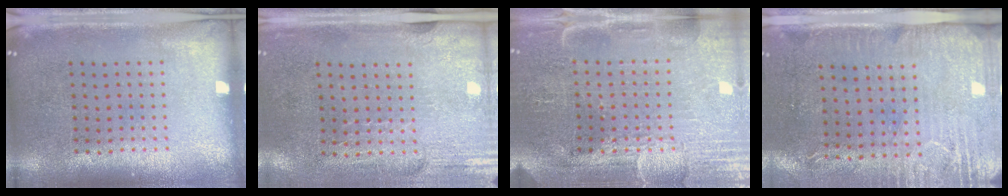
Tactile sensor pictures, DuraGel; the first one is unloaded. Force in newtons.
{"total": 2.9, "press": 2.5, "slide": 1.5}
{"total": 4.0, "press": 3.7, "slide": 1.5}
{"total": 3.0, "press": 2.4, "slide": 1.7}